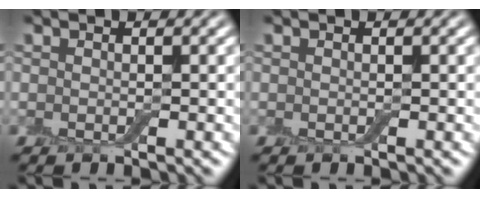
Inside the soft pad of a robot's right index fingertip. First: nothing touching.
{"total": 0.0}